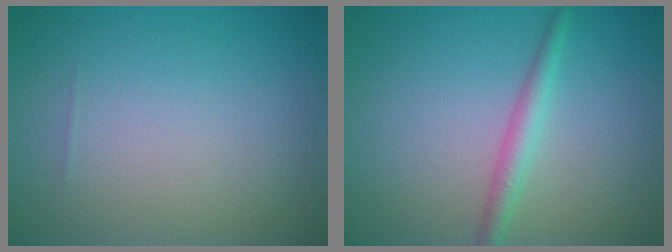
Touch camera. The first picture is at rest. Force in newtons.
{"total": 2.1, "press": 2.1, "slide": 0.1}